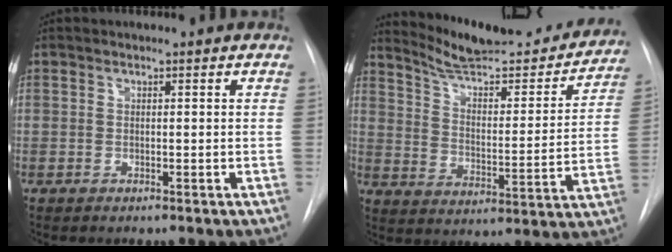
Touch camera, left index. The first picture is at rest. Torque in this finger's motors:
{"motor_torque": [0.65, -0.72, 0.23, 0.04]}